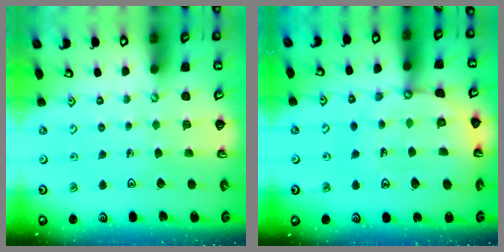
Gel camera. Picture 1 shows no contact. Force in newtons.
{"total": 12.9, "press": 12.8, "slide": 1.6}